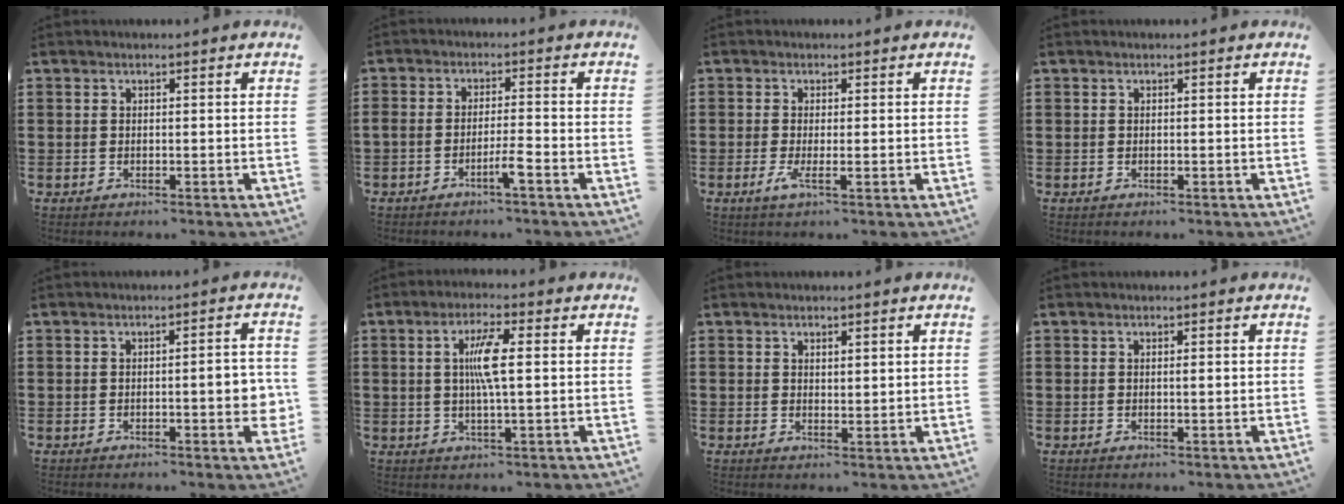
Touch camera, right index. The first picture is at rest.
{"total": 3.5, "force": [-2.2, 0.0, 2.7], "torque": [-0.047, 0.001, -0.041]}
{"total": 2.6, "force": [-0.8, 0.3, 2.5], "torque": [-0.057, -0.010, -0.018]}
{"total": 0.0}
{"total": 4.4, "force": [-0.6, 1.0, 4.2], "torque": [-0.052, -0.003, -0.014]}
{"total": 5.6, "force": [0.7, 0.8, 5.6], "torque": [-0.106, 0.000, 0.008]}
{"total": 1.3, "force": [1.0, 0.5, 0.5], "torque": [-0.011, 0.004, 0.019]}
{"total": 1.0, "force": [0.1, 0.2, 1.0], "torque": [-0.019, 0.001, 0.001]}